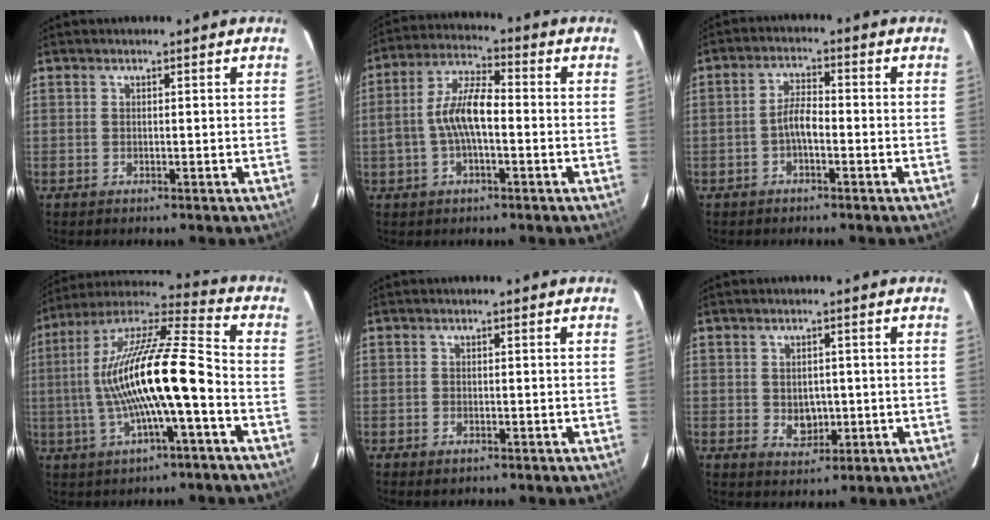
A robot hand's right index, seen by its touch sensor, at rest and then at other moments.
{"total": 9.2, "force": [-1.4, 3.5, 8.3], "torque": [-0.169, 0.015, -0.026]}
{"total": 3.5, "force": [-1.6, 1.1, 3.0], "torque": [-0.063, 0.012, -0.032]}
{"total": 18.6, "force": [-3.2, 2.4, 18.1], "torque": [-0.335, 0.007, -0.058]}
{"total": 1.5, "force": [-0.9, 1.0, 0.7], "torque": [-0.014, -0.002, -0.015]}
{"total": 4.3, "force": [-0.5, 3.5, 2.5], "torque": [-0.042, -0.002, 0.000]}